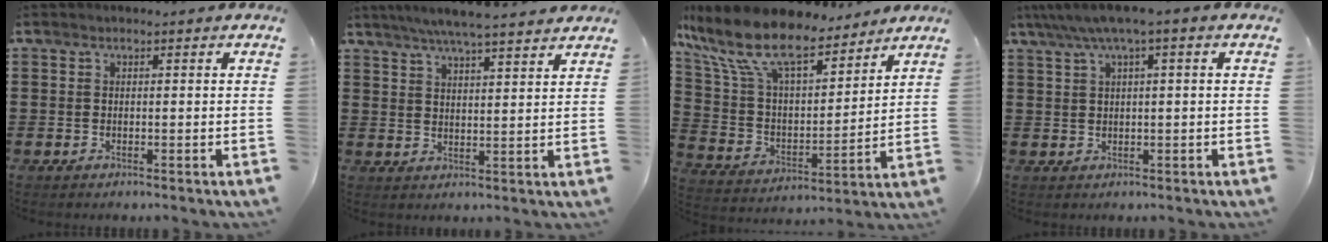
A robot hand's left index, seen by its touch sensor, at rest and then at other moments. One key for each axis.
{"total": 5.5, "fx": 4.9, "fy": -0.4, "fz": 2.3, "tx": -0.059, "ty": -0.017, "tz": 0.086}
{"total": 13.6, "fx": 10.2, "fy": 4.1, "fz": 8.1, "tx": -0.204, "ty": -0.058, "tz": 0.175}
{"total": 3.0, "fx": 1.0, "fy": 0.1, "fz": 2.9, "tx": -0.056, "ty": 0.000, "tz": 0.014}